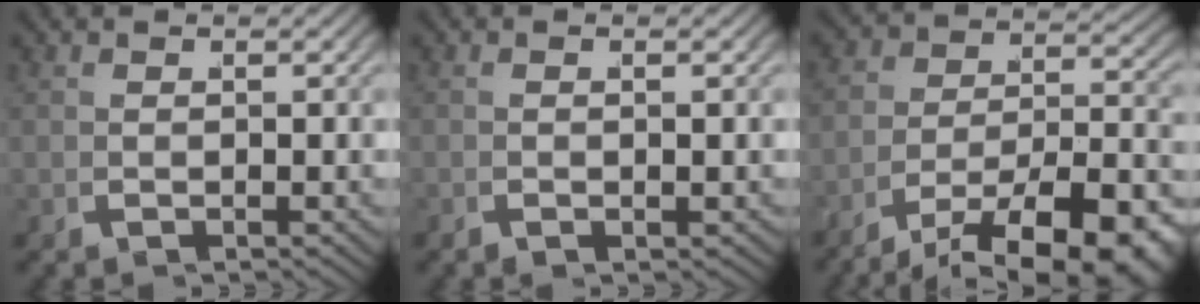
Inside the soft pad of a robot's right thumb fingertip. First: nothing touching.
{"total": 0.8, "force": [-0.5, 0.2, 0.6], "torque": [-0.010, 0.006, -0.013]}
{"total": 10.8, "force": [-6.1, 5.6, 6.9], "torque": [-0.082, -0.032, -0.084]}